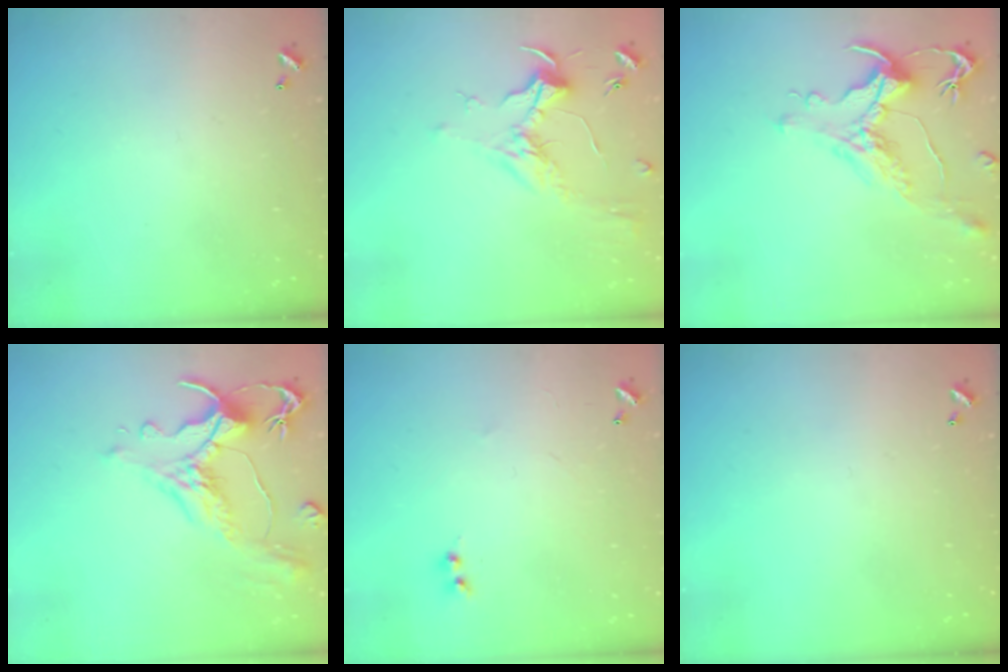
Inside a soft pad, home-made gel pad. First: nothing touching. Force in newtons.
{"total": 1.8, "press": 1.6, "slide": 0.7}
{"total": 1.7, "press": 1.1, "slide": 1.3}
{"total": 1.6, "press": 0.4, "slide": 1.6}
{"total": 2.0, "press": 2.0, "slide": 0.5}
{"total": 0.0}